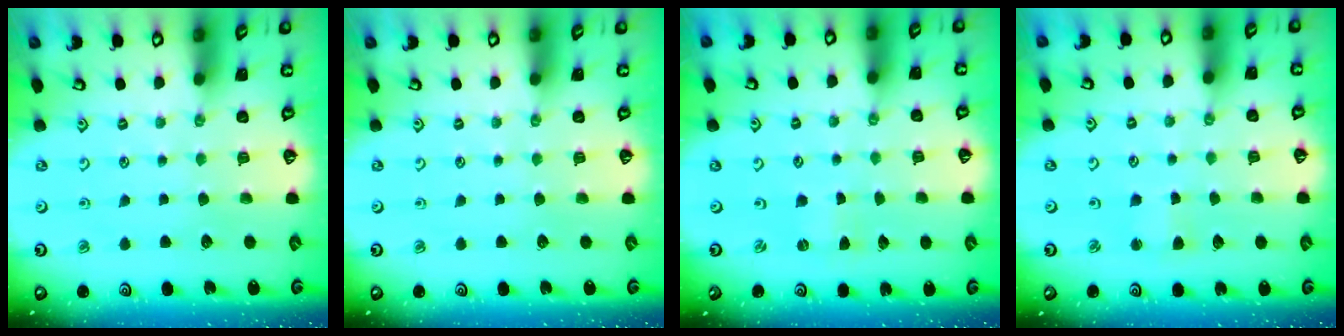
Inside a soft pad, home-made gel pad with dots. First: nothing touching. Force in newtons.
{"total": 0.0}
{"total": 0.0}
{"total": 2.2, "press": 2.2, "slide": 0.2}